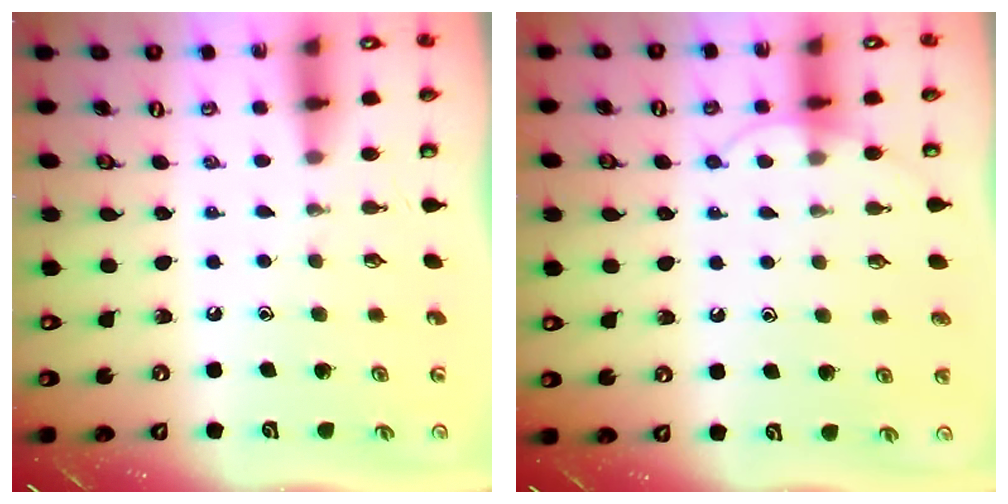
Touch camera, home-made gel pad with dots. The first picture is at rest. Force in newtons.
{"total": 5.4, "press": 5.4, "slide": 0.5}